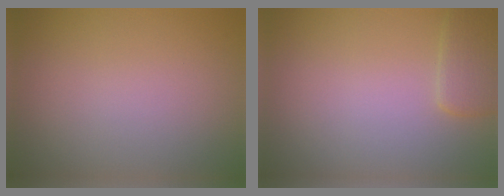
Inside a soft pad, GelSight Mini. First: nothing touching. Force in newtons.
{"total": 1.9, "press": 1.9, "slide": 0.2}